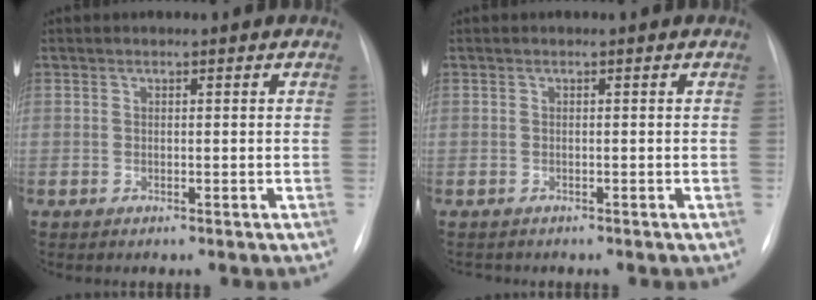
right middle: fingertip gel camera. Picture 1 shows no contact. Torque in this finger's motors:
{"motor_torque": [-0.15, 0.14, -0.03, 0.00]}